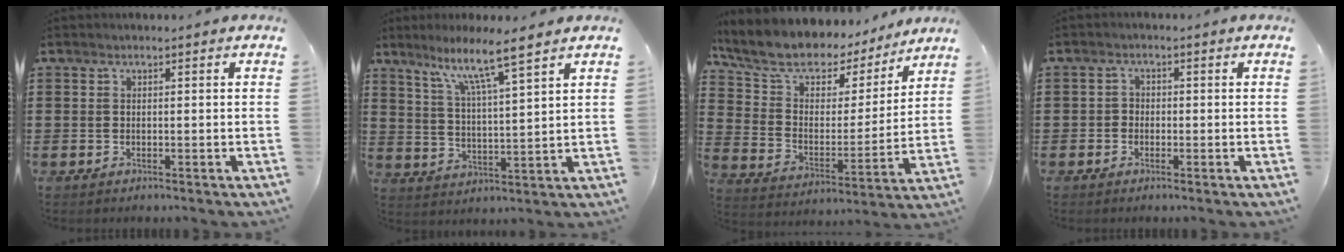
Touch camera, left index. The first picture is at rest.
{"total": 8.0, "force": [6.1, -0.2, 5.1], "torque": [-0.119, -0.029, 0.102]}
{"total": 8.6, "force": [7.0, 4.1, 2.7], "torque": [-0.091, -0.042, 0.123]}
{"total": 1.3, "force": [-0.6, 1.2, 0.2], "torque": [-0.009, 0.005, -0.014]}